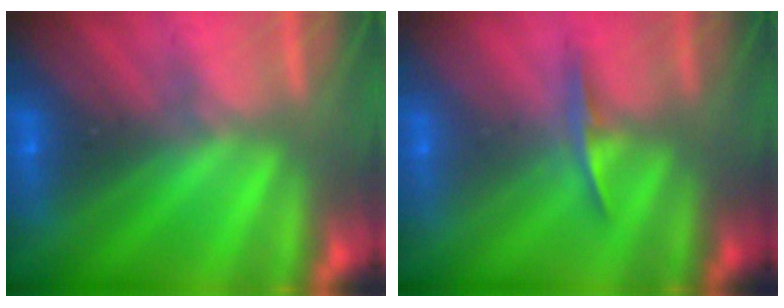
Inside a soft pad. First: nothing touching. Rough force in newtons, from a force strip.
{"total": 1.0}